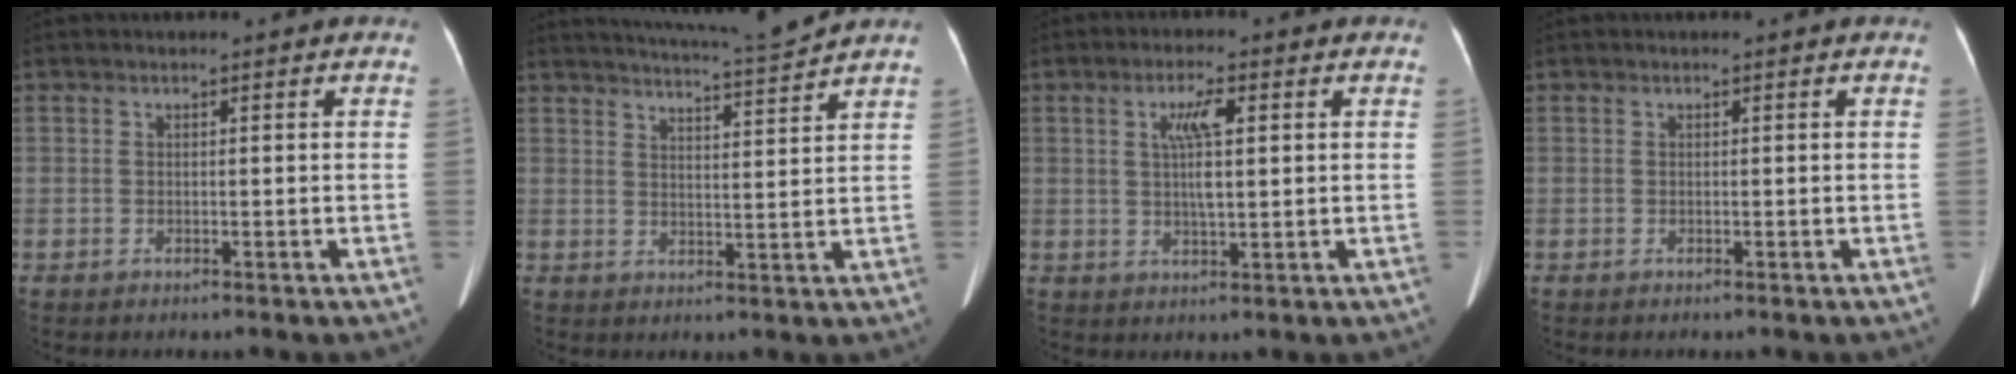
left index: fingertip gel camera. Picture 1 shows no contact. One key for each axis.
{"total": 8.8, "fx": 8.4, "fy": -1.8, "fz": 2.1, "tx": -0.042, "ty": -0.013, "tz": 0.125}
{"total": 5.2, "fx": 1.3, "fy": 0.7, "fz": 5.0, "tx": -0.098, "ty": 0.006, "tz": 0.026}
{"total": 0.0}